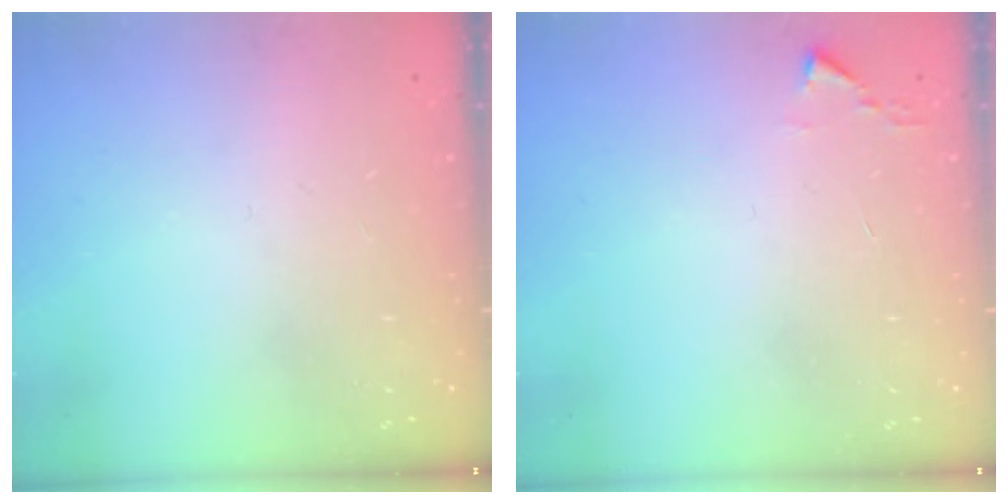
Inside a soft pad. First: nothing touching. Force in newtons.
{"total": 2.4, "press": 2.4, "slide": 0.3}